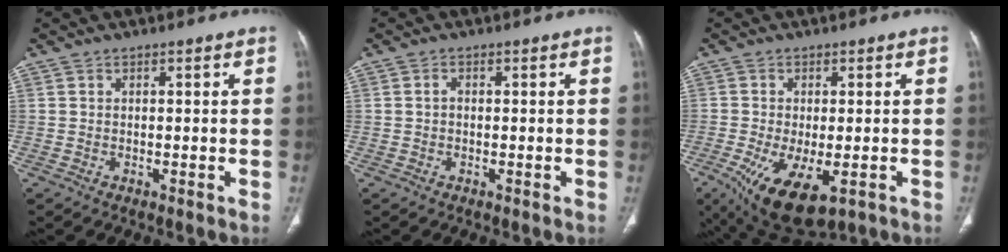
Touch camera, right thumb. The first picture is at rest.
{"total": 1.0, "force": [-0.1, 0.7, 0.7], "torque": [-0.010, 0.002, -0.004]}
{"total": 13.0, "force": [-5.4, 5.8, 10.3], "torque": [-0.190, -0.017, -0.073]}